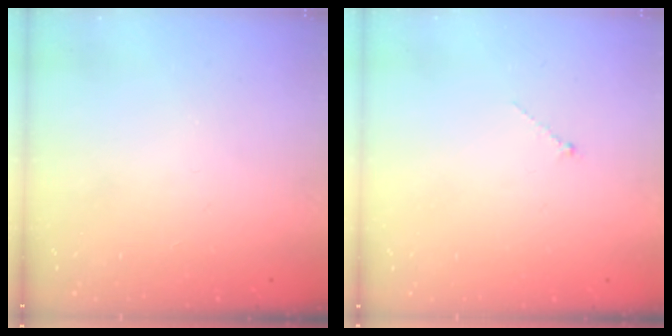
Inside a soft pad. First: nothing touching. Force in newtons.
{"total": 0.0}